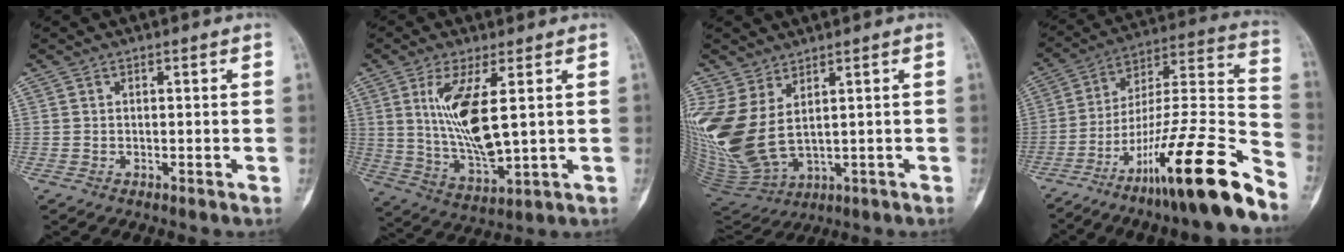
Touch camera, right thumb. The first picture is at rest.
{"total": 12.4, "force": [2.7, 3.5, 11.6], "torque": [-0.240, -0.033, 0.065]}
{"total": 14.0, "force": [3.1, 7.3, 11.5], "torque": [-0.269, -0.026, 0.091]}
{"total": 25.1, "force": [-16.8, 3.0, 18.4], "torque": [-0.273, 0.090, -0.274]}